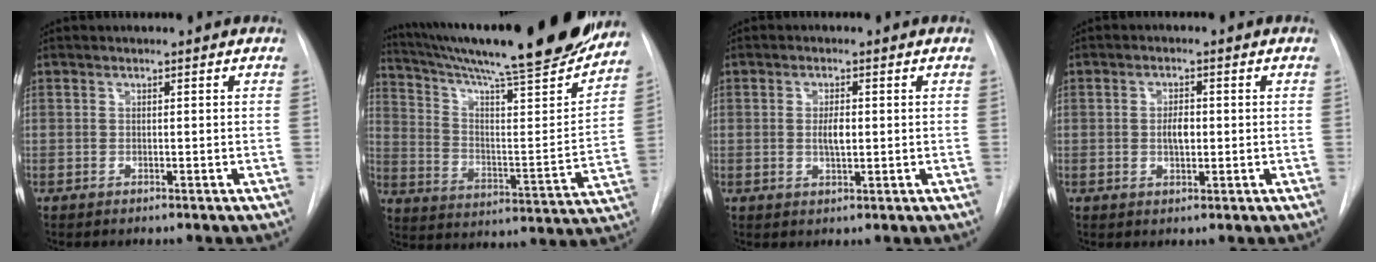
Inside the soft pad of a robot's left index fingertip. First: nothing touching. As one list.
[{"total": 28.9, "force": [24.8, 2.1, 14.6], "torque": [-0.241, -0.059, 0.352]}, {"total": 2.8, "force": [0.1, 0.9, 2.6], "torque": [-0.049, -0.001, 0.004]}, {"total": 2.9, "force": [0.0, 1.3, 2.6], "torque": [-0.046, 0.002, 0.001]}]